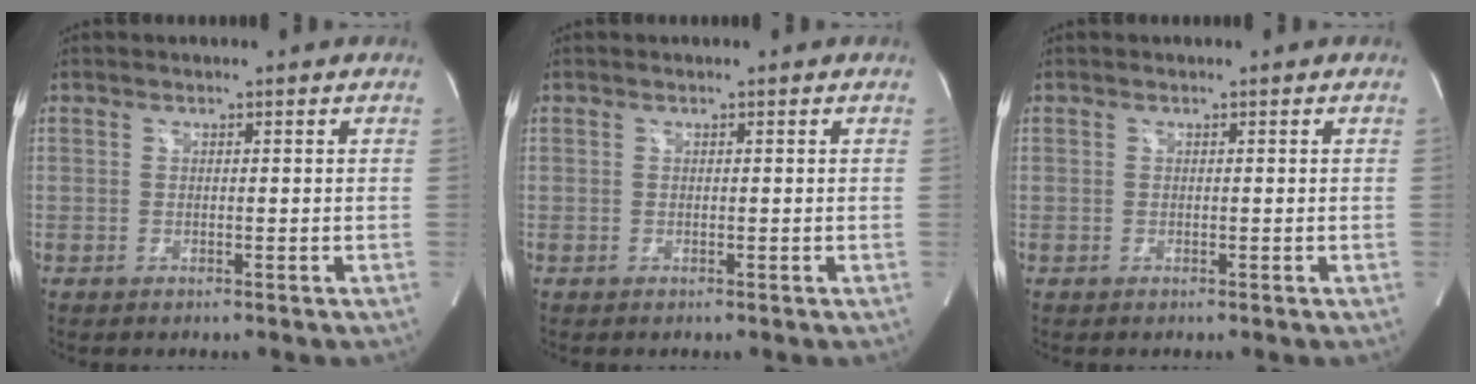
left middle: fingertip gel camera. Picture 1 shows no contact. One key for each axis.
{"total": 0.0}
{"total": 0.0}